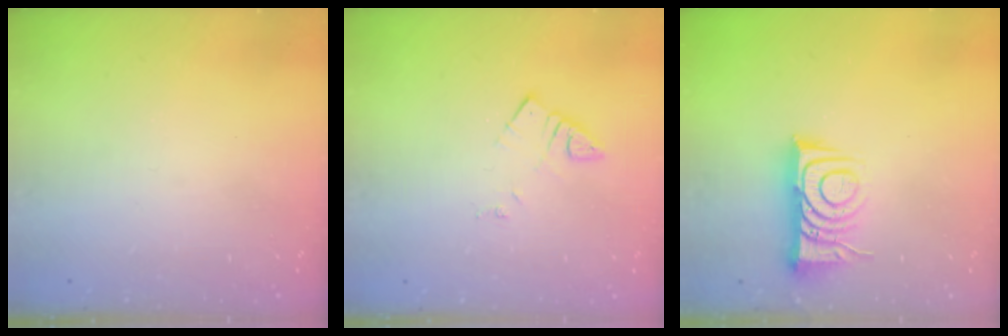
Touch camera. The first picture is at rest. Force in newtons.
{"total": 3.5, "press": 3.5, "slide": 0.4}
{"total": 9.8, "press": 9.8, "slide": 1.2}